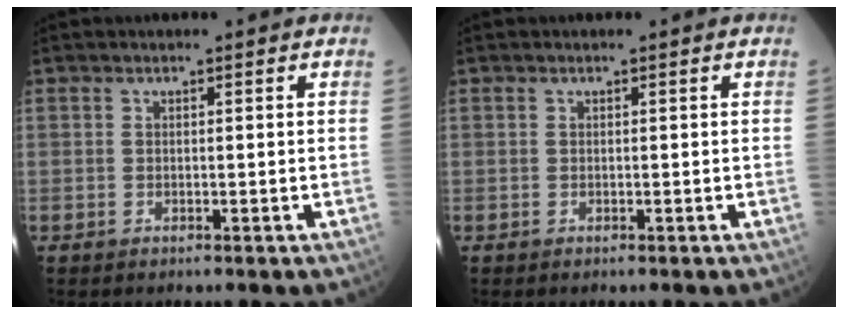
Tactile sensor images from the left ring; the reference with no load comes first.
{"total": 0.0}